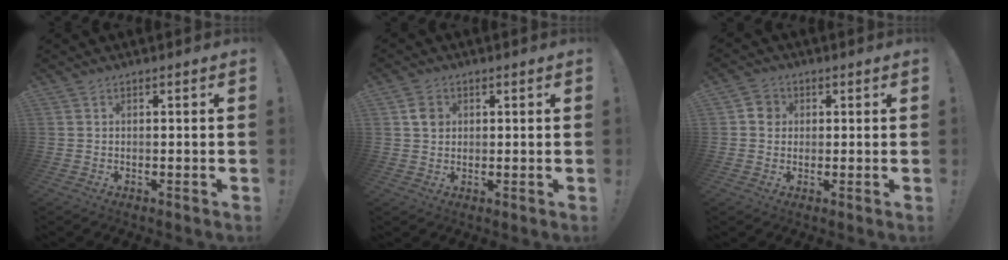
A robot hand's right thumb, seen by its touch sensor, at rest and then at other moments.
{"total": 4.2, "force": [1.2, 3.7, 1.6], "torque": [-0.008, -0.003, 0.021]}
{"total": 4.8, "force": [0.7, 4.5, 1.5], "torque": [-0.016, 0.007, 0.012]}